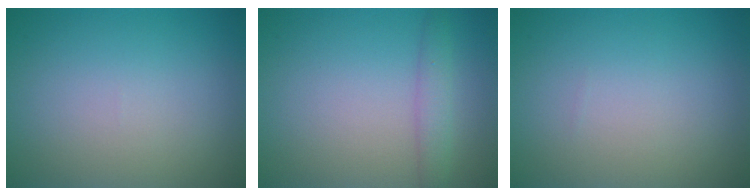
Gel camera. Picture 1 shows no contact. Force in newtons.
{"total": 2.0, "press": 2.0, "slide": 0.0}
{"total": 0.0}